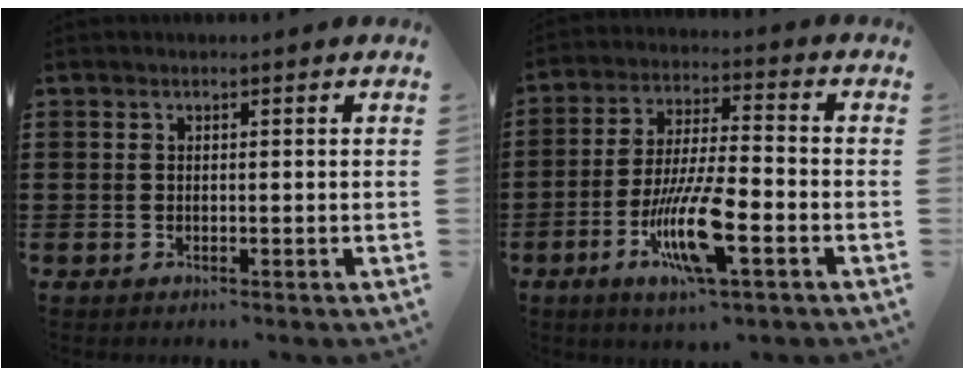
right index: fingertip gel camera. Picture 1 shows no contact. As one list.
[{"total": 11.7, "force": [-4.7, 2.7, 10.4], "torque": [-0.210, -0.007, -0.086]}]